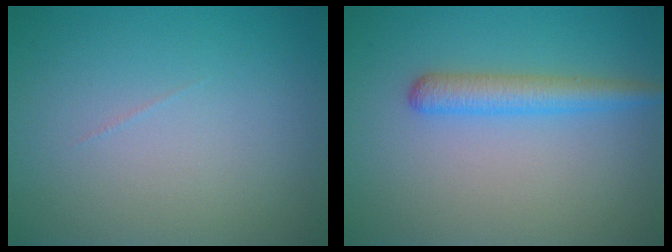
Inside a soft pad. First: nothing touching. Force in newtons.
{"total": 2.9, "press": 2.9, "slide": 0.1}